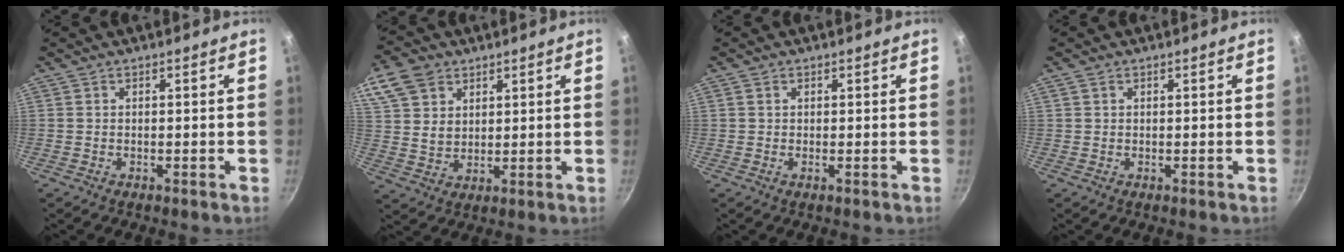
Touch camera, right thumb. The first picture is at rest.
{"total": 12.8, "force": [6.5, 9.3, 5.8], "torque": [-0.110, -0.004, 0.127]}
{"total": 0.9, "force": [0.3, 0.5, 0.6], "torque": [-0.011, 0.001, 0.002]}
{"total": 0.9, "force": [0.4, 0.6, 0.4], "torque": [-0.007, 0.001, 0.007]}